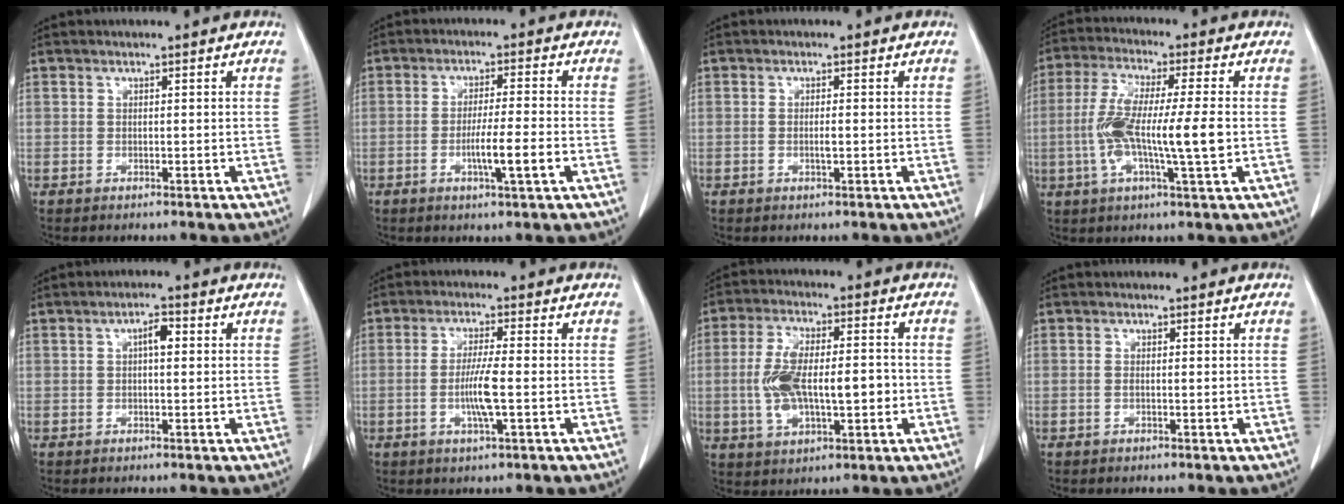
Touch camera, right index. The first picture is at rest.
{"total": 6.2, "force": [-2.0, -0.3, 5.8], "torque": [-0.099, -0.009, -0.034]}
{"total": 1.3, "force": [-0.3, 0.2, 1.2], "torque": [-0.027, -0.001, -0.004]}
{"total": 12.1, "force": [-1.2, 0.9, 12.0], "torque": [-0.233, 0.000, -0.027]}
{"total": 2.6, "force": [0.5, 0.9, 2.4], "torque": [-0.039, 0.007, 0.006]}
{"total": 5.7, "force": [-1.1, 0.1, 5.5], "torque": [-0.110, -0.008, -0.021]}
{"total": 11.7, "force": [-1.1, 4.6, 10.7], "torque": [-0.212, 0.016, -0.010]}
{"total": 0.8, "force": [-0.1, 0.2, 0.7], "torque": [-0.014, 0.001, 0.000]}